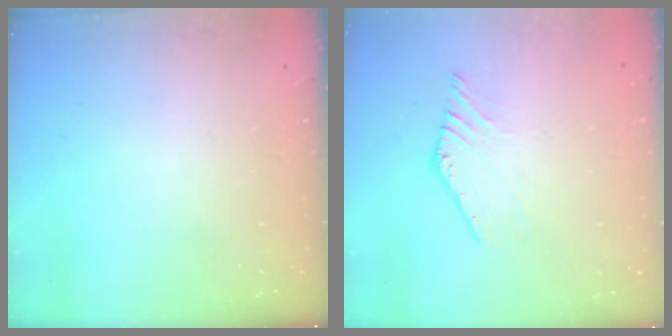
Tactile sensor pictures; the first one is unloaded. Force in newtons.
{"total": 2.1, "press": 2.1, "slide": 0.2}